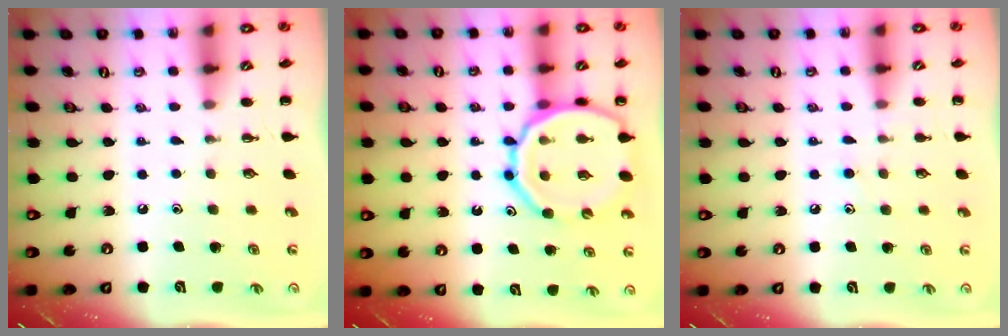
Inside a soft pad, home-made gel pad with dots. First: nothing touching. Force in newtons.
{"total": 18.2, "press": 18.0, "slide": 2.8}
{"total": 6.8, "press": 6.5, "slide": 2.0}